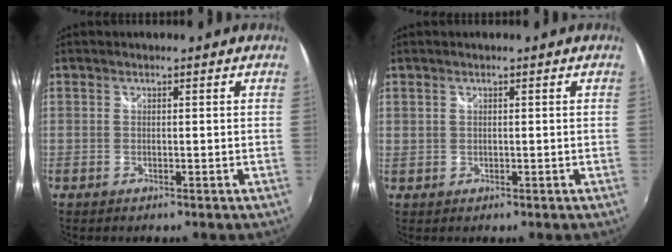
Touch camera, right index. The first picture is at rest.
{"total": 0.8, "force": [0.3, 0.7, 0.2], "torque": [-0.004, 0.002, 0.004]}